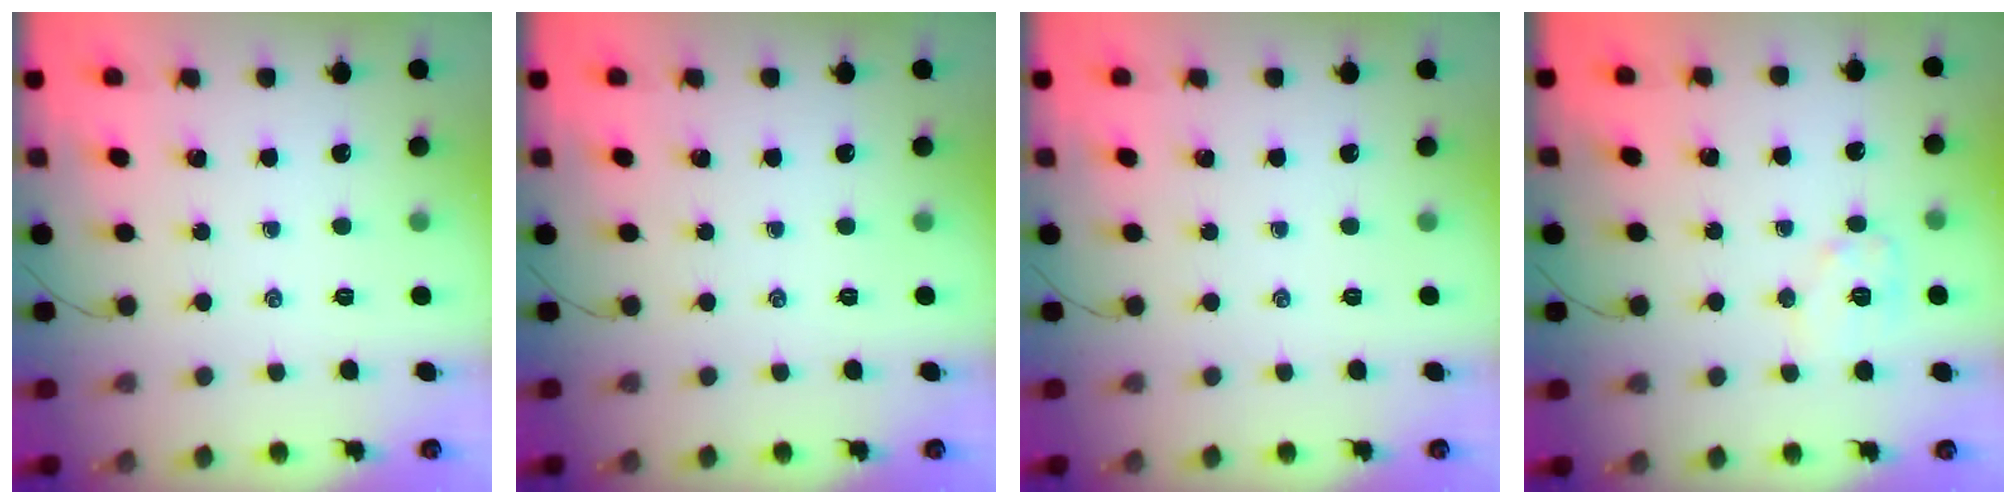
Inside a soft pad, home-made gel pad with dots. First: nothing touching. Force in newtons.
{"total": 0.0}
{"total": 0.0}
{"total": 7.6, "press": 7.6, "slide": 0.3}